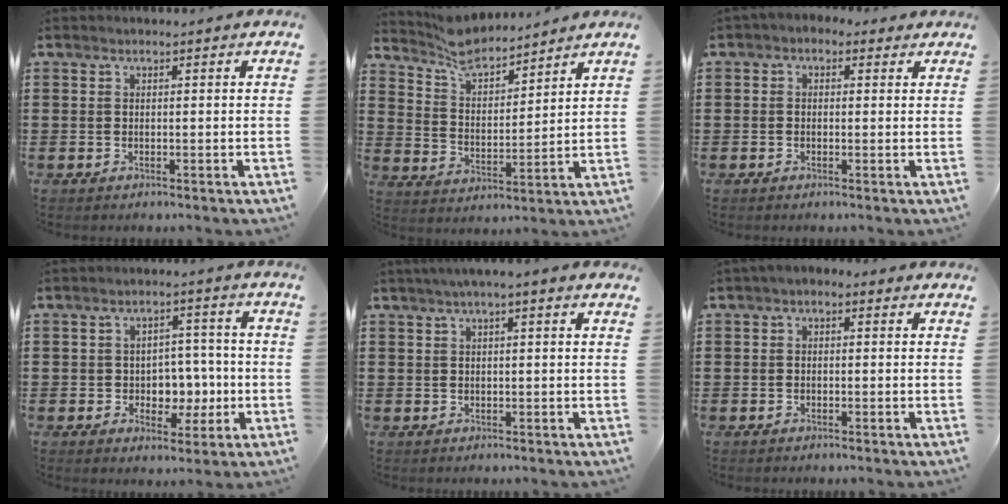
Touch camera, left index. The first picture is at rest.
{"total": 6.1, "force": [5.9, 0.9, 1.4], "torque": [-0.055, -0.029, 0.106]}
{"total": 1.4, "force": [-0.3, 1.3, 0.5], "torque": [-0.013, 0.007, -0.008]}
{"total": 5.6, "force": [-0.5, 4.8, 2.9], "torque": [-0.046, 0.001, -0.013]}
{"total": 1.6, "force": [0.6, 0.4, 1.4], "torque": [-0.027, 0.004, 0.009]}
{"total": 1.4, "force": [-1.0, 0.9, 0.4], "torque": [-0.018, 0.002, -0.024]}